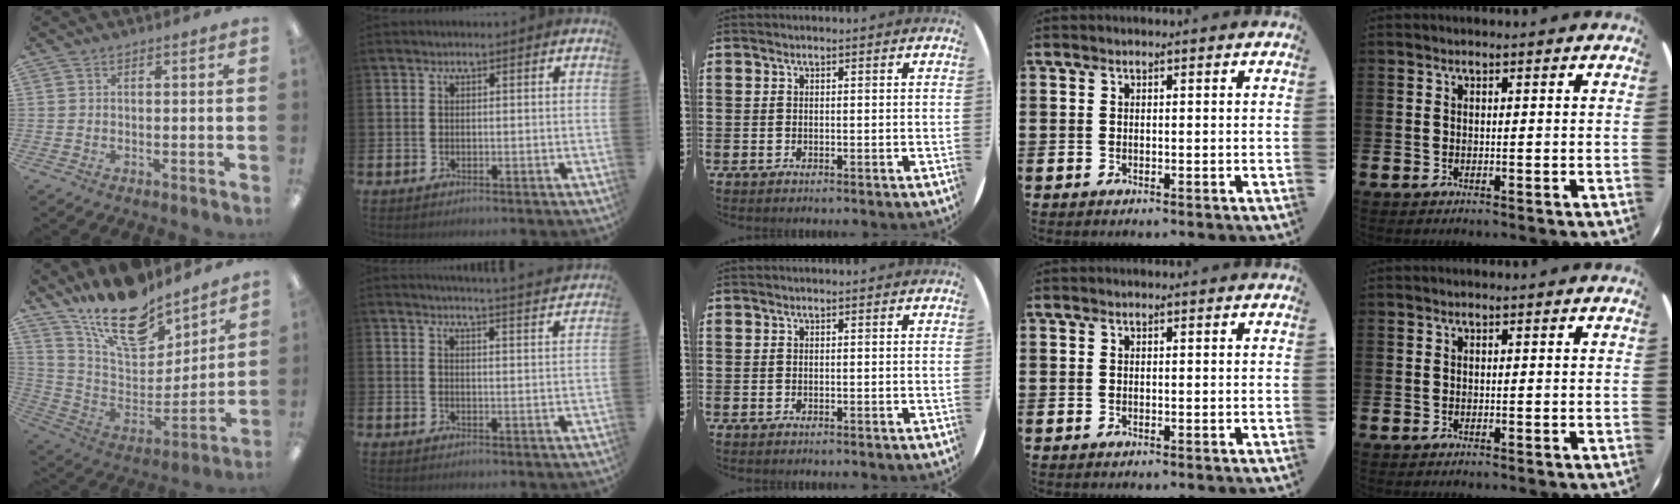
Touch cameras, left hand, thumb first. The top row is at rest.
{"thumb": {"total": 20.0, "force": [15.1, 8.8, 9.8], "torque": [-0.174, -0.103, 0.270]}, "index": {"total": 4.0, "force": [4.0, -0.8, 0.3], "torque": [-0.005, -0.032, 0.067]}}